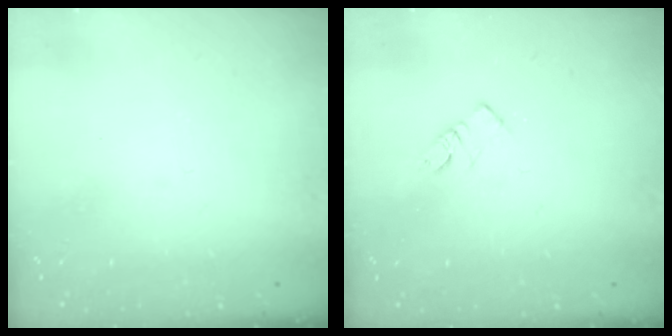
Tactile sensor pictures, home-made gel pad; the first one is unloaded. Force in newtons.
{"total": 4.2, "press": 4.1, "slide": 0.3}